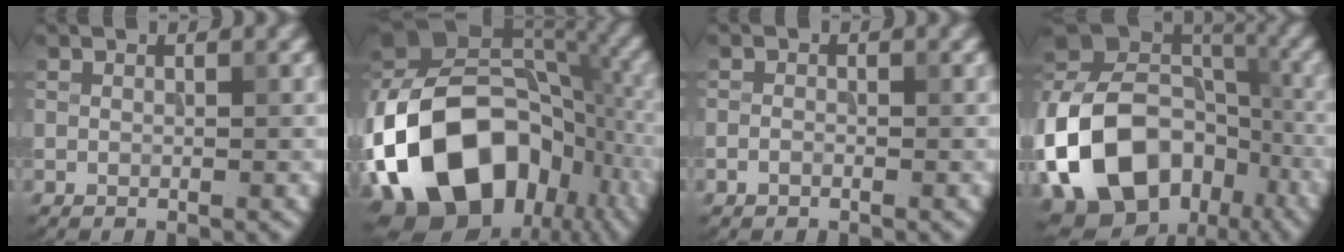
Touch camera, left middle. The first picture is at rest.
{"total": 18.5, "force": [-6.3, 12.2, 12.3], "torque": [-0.228, 0.001, -0.116]}
{"total": 0.7, "force": [-0.4, 0.4, 0.4], "torque": [-0.006, -0.001, -0.010]}
{"total": 17.4, "force": [-6.9, 12.6, 9.8], "torque": [-0.201, -0.005, -0.127]}